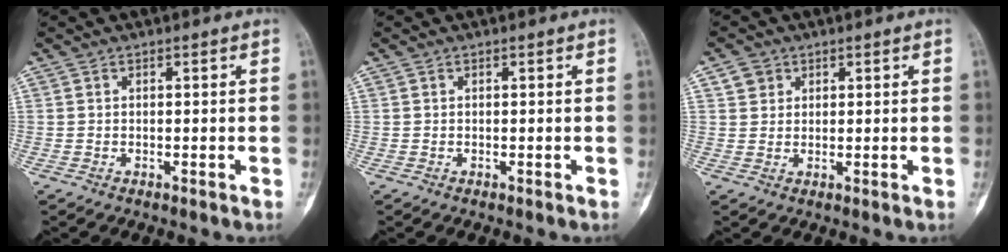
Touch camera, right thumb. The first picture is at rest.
{"total": 0.0}
{"total": 2.7, "force": [1.4, 2.3, 0.6], "torque": [0.005, -0.006, 0.021]}